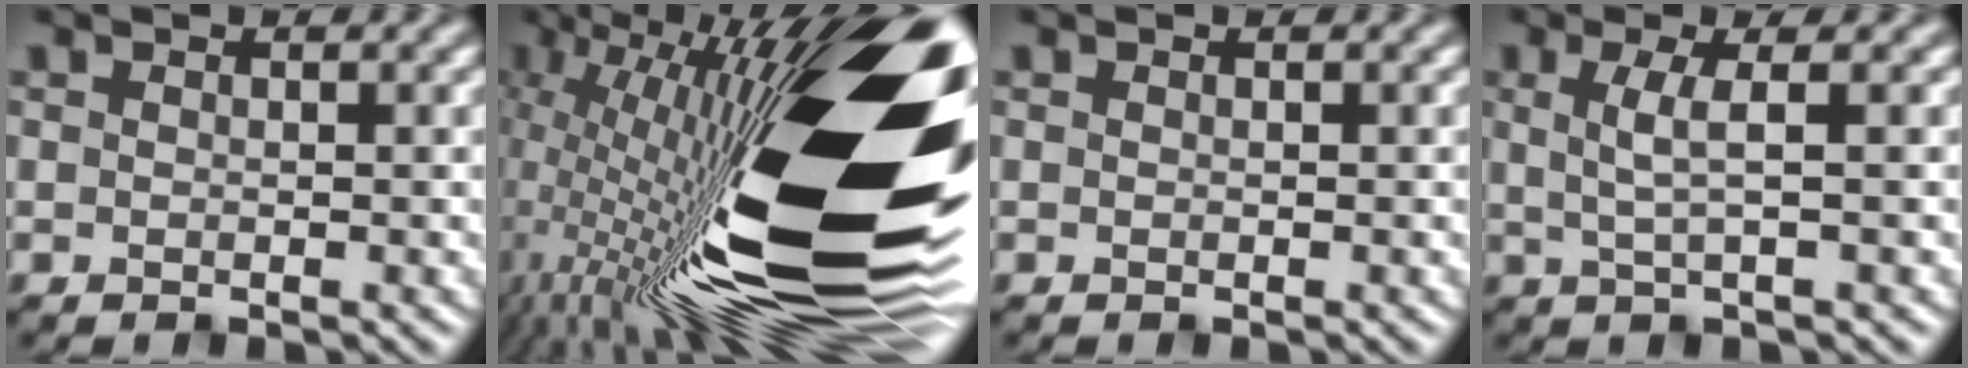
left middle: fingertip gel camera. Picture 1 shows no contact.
{"total": 21.1, "force": [1.6, 8.2, 19.3], "torque": [-0.333, -0.017, 0.017]}
{"total": 0.0}
{"total": 2.4, "force": [0.4, 0.5, 2.3], "torque": [-0.045, -0.001, 0.010]}